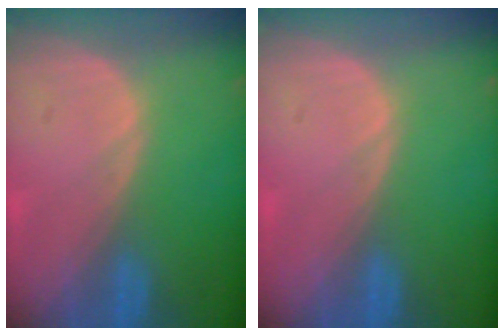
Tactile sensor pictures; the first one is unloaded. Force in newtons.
{"total": 0.0}